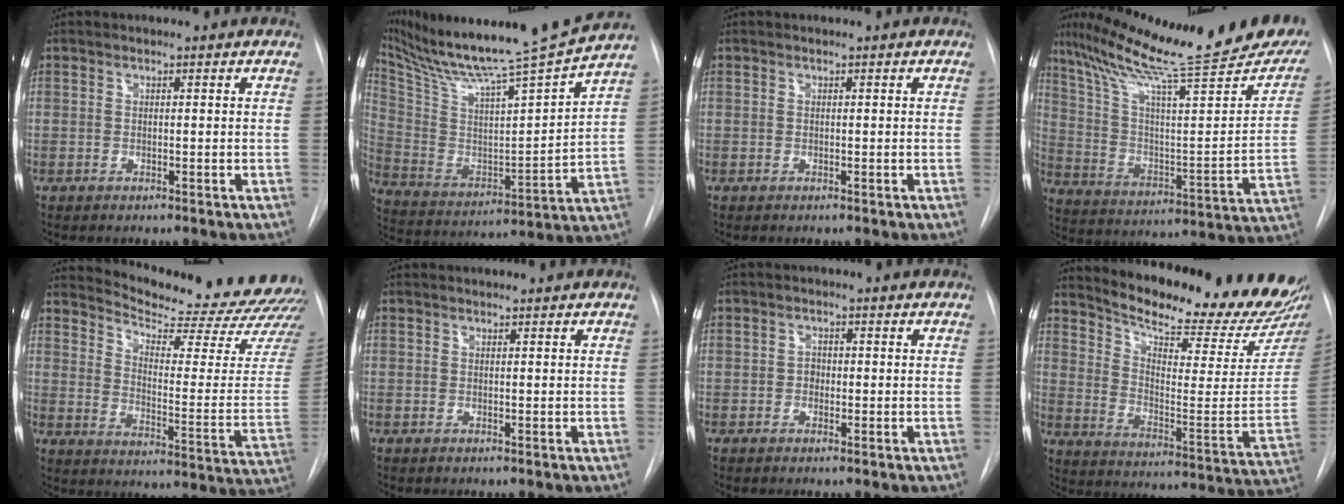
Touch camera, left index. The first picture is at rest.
{"total": 21.3, "force": [18.9, -1.7, 9.8], "torque": [-0.181, -0.042, 0.310]}
{"total": 0.0}
{"total": 30.8, "force": [24.7, 3.7, 18.0], "torque": [-0.286, -0.040, 0.344]}
{"total": 24.1, "force": [22.8, 1.4, 7.6], "torque": [-0.111, -0.128, 0.285]}
{"total": 1.6, "force": [1.5, 0.1, 0.3], "torque": [-0.010, 0.018, 0.019]}
{"total": 1.3, "force": [-0.3, 1.1, 0.7], "torque": [-0.007, 0.005, -0.007]}
{"total": 24.7, "force": [22.6, 3.2, 9.4], "torque": [-0.149, -0.097, 0.298]}